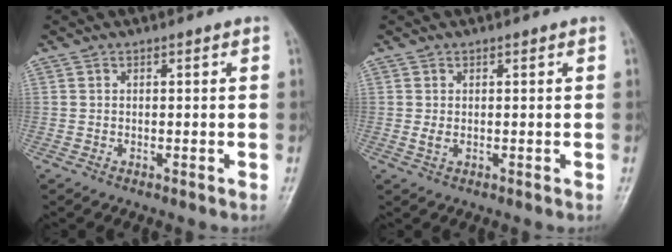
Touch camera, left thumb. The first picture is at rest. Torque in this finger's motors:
{"motor_torque": [-0.25, -0.37, 0.42, 0.00, 0.01]}